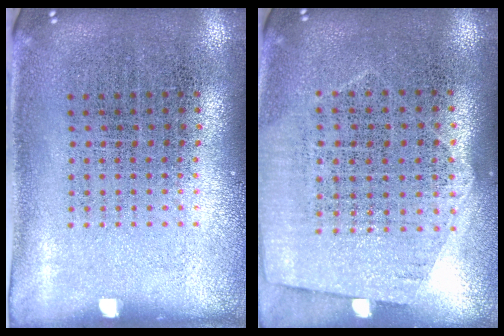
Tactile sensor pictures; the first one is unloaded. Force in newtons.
{"total": 1.3, "press": 1.1, "slide": 0.7}